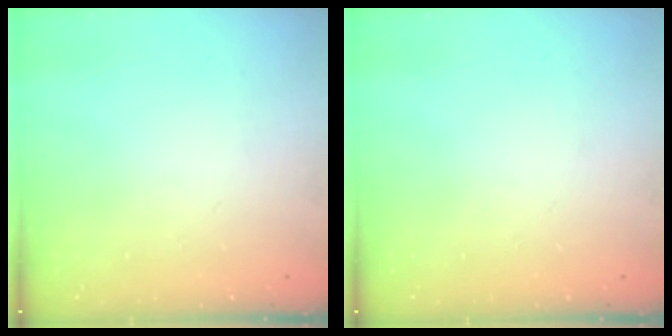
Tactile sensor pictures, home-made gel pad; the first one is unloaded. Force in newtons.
{"total": 0.0}